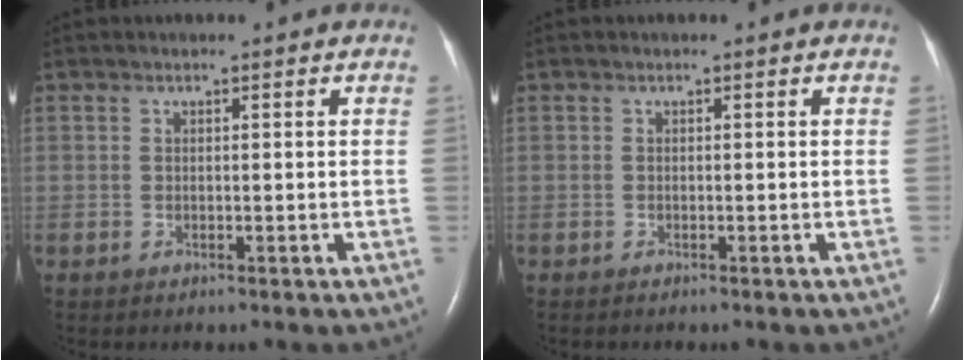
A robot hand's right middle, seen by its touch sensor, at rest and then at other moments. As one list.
[{"total": 0.0}]